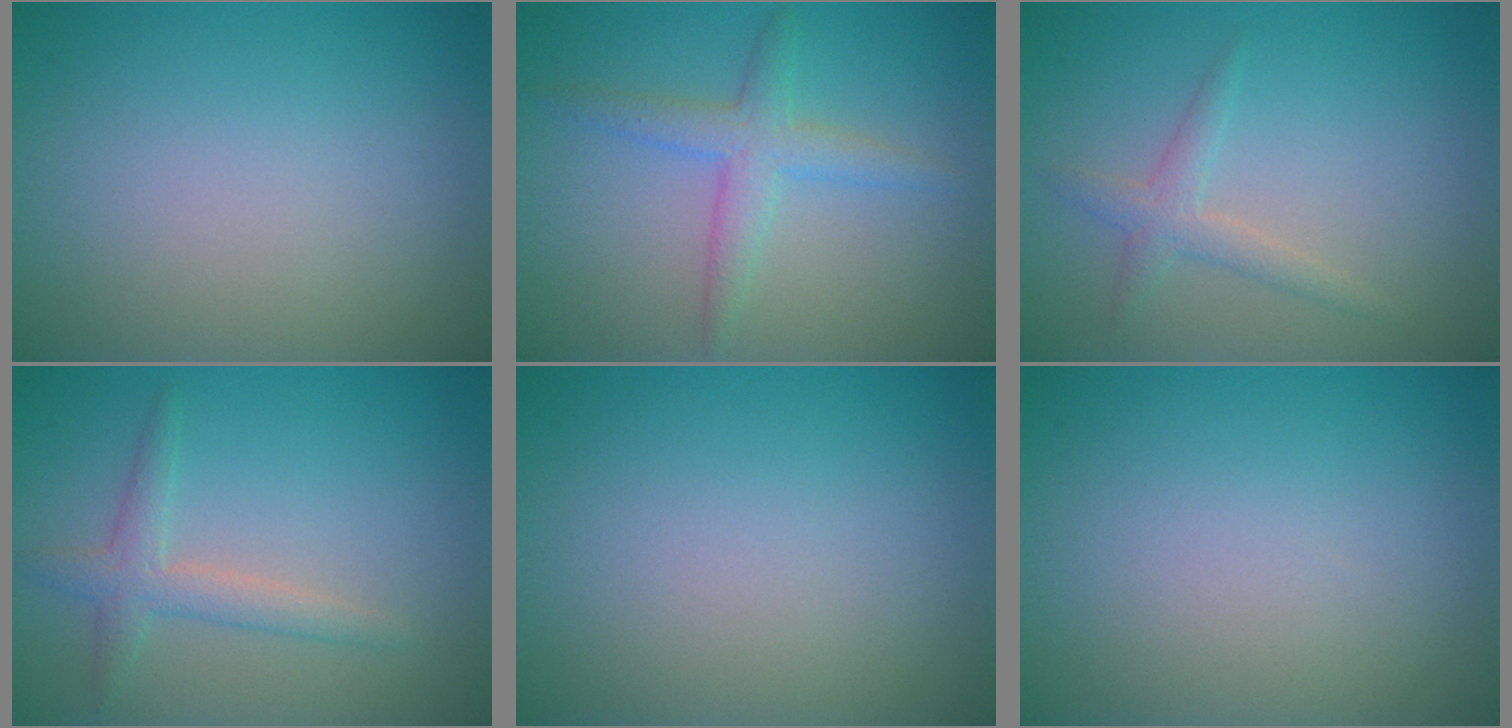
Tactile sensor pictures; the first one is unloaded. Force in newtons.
{"total": 2.9, "press": 2.9, "slide": 0.2}
{"total": 1.9, "press": 1.9, "slide": 0.1}
{"total": 2.4, "press": 2.4, "slide": 0.1}
{"total": 0.0}
{"total": 0.0}